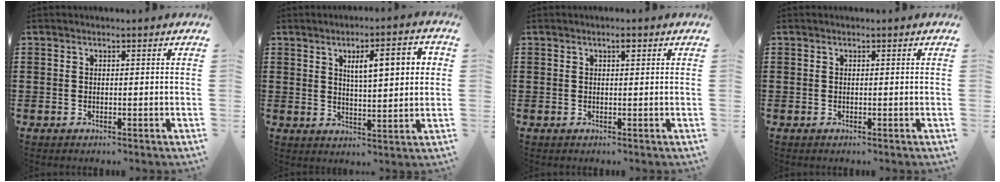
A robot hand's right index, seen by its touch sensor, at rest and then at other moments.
{"total": 7.2, "force": [2.3, 2.0, 6.6], "torque": [-0.105, -0.002, 0.030]}
{"total": 1.4, "force": [0.7, 0.4, 1.1], "torque": [-0.014, 0.002, 0.009]}
{"total": 0.0}